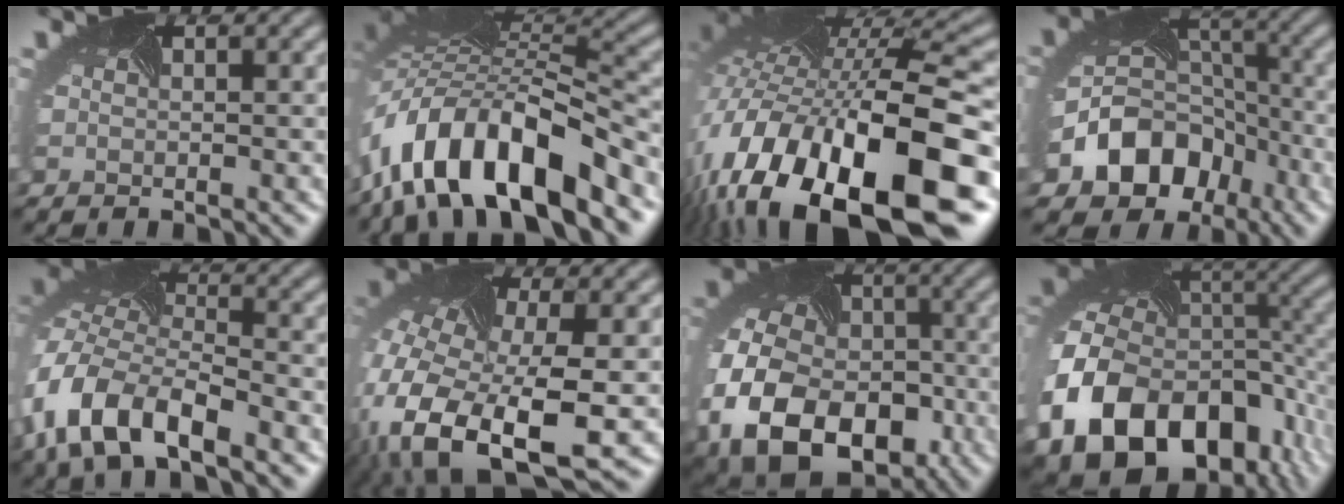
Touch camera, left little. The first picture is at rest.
{"total": 12.8, "force": [-6.3, 5.3, 9.7], "torque": [-0.183, 0.013, -0.113]}
{"total": 18.2, "force": [-6.8, 8.4, 14.6], "torque": [-0.271, -0.036, -0.093]}
{"total": 10.3, "force": [-4.9, 8.2, 3.6], "torque": [-0.090, 0.007, -0.094]}
{"total": 10.5, "force": [-5.6, 5.4, 6.9], "torque": [-0.161, -0.013, -0.107]}
{"total": 14.7, "force": [-5.5, 8.2, 10.9], "torque": [-0.274, -0.044, -0.071]}
{"total": 14.9, "force": [-6.4, 10.4, 8.5], "torque": [-0.194, -0.045, -0.102]}
{"total": 17.5, "force": [-6.1, 12.6, 10.5], "torque": [-0.248, -0.032, -0.088]}